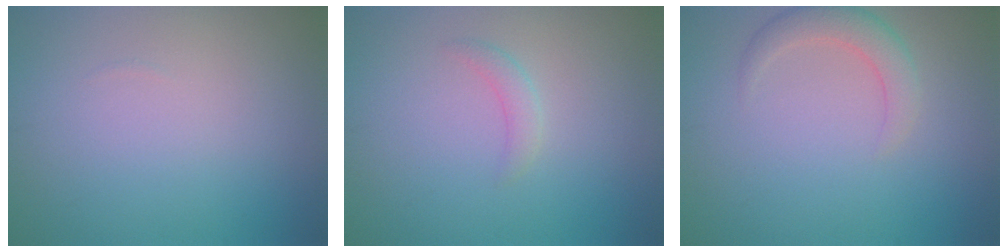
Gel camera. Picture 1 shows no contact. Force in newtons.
{"total": 1.3, "press": 1.3, "slide": 0.0}
{"total": 2.6, "press": 2.6, "slide": 0.1}